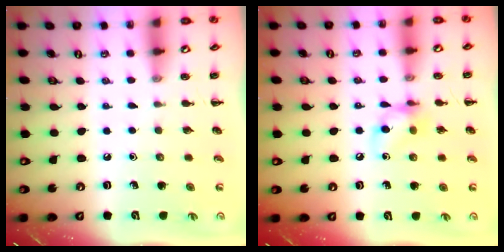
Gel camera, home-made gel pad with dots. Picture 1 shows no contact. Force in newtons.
{"total": 9.1, "press": 9.0, "slide": 1.3}